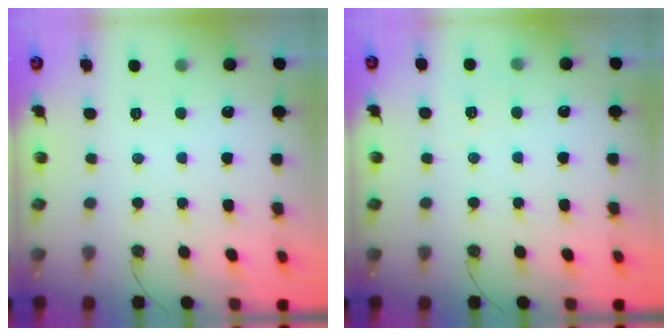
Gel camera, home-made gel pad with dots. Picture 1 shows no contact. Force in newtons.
{"total": 3.7, "press": 2.6, "slide": 2.6}